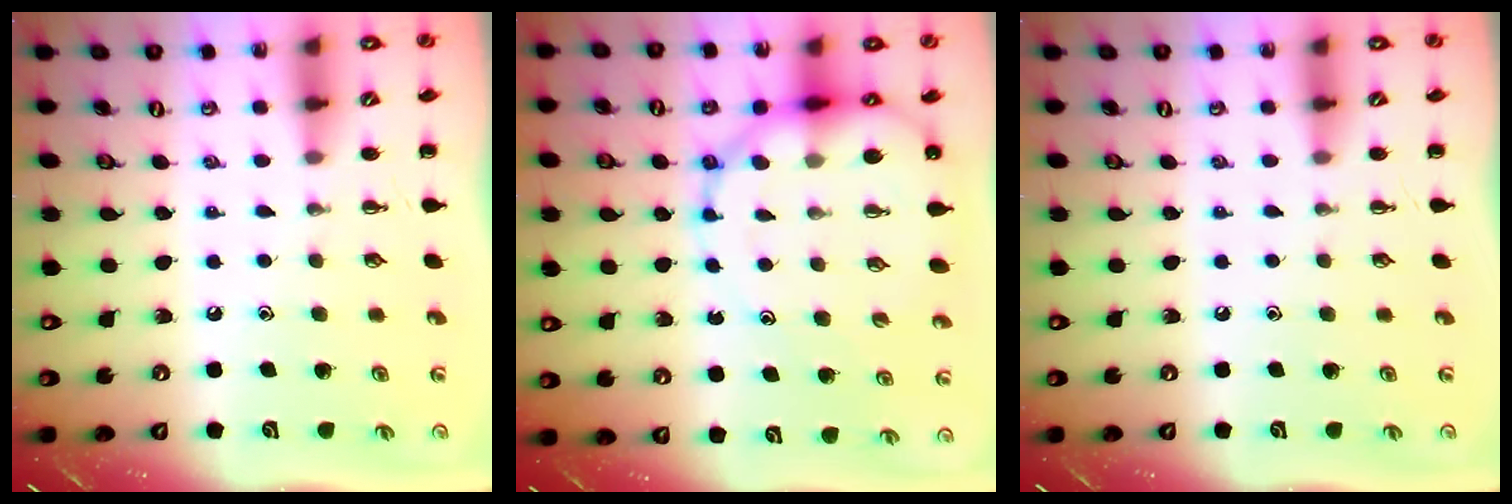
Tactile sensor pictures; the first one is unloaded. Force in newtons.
{"total": 15.4, "press": 14.7, "slide": 4.6}
{"total": 0.0}